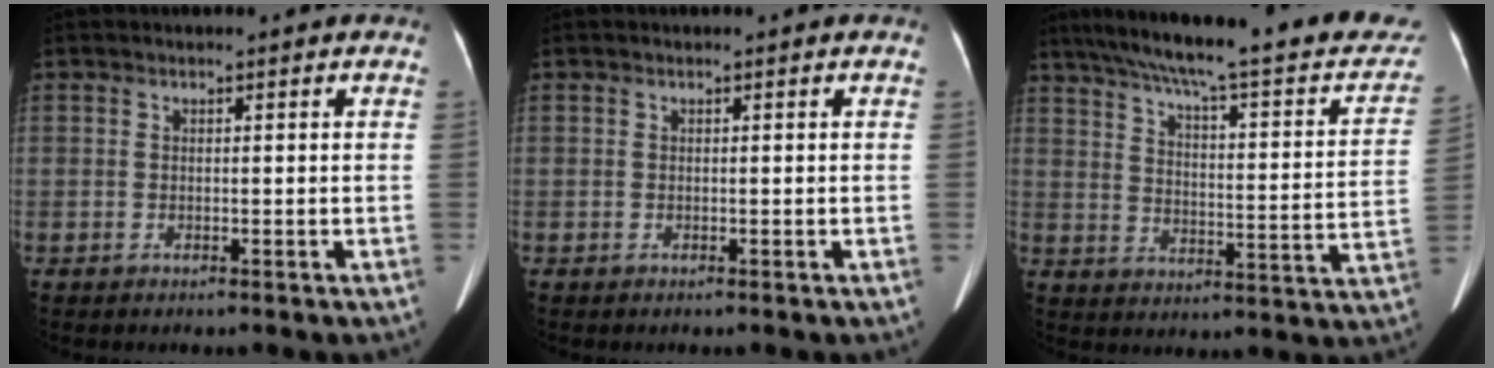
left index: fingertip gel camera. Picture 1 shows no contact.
{"total": 0.0}
{"total": 29.5, "force": [24.3, 4.6, 16.0], "torque": [-0.247, -0.023, 0.308]}